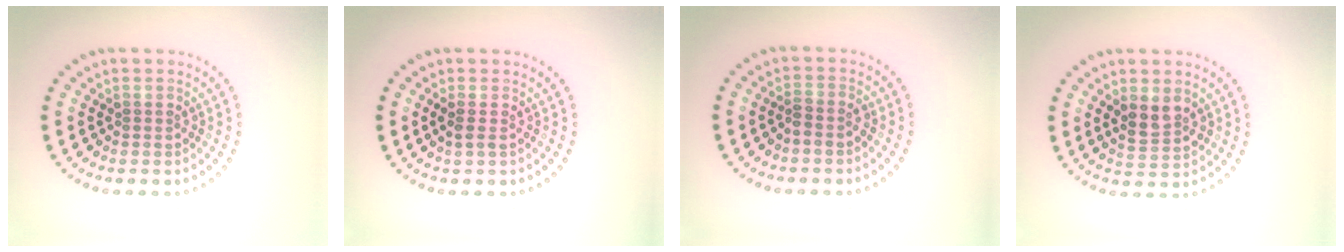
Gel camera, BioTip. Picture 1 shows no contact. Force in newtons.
{"total": 1.1, "press": 1.1, "slide": 0.3}
{"total": 1.2, "press": 1.0, "slide": 0.7}
{"total": 2.5, "press": 2.4, "slide": 0.6}